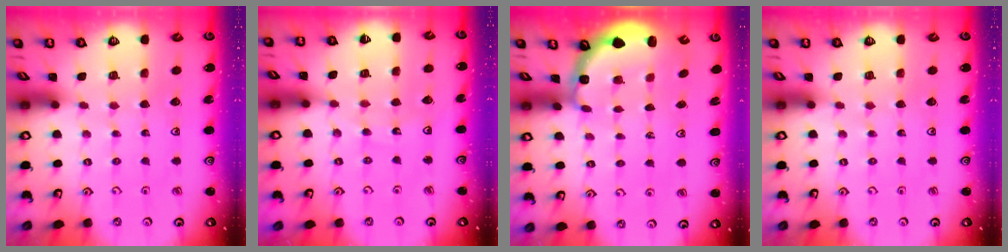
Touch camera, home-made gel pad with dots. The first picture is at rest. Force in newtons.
{"total": 7.6, "press": 6.9, "slide": 3.1}
{"total": 2.8, "press": 2.2, "slide": 1.7}
{"total": 0.0}